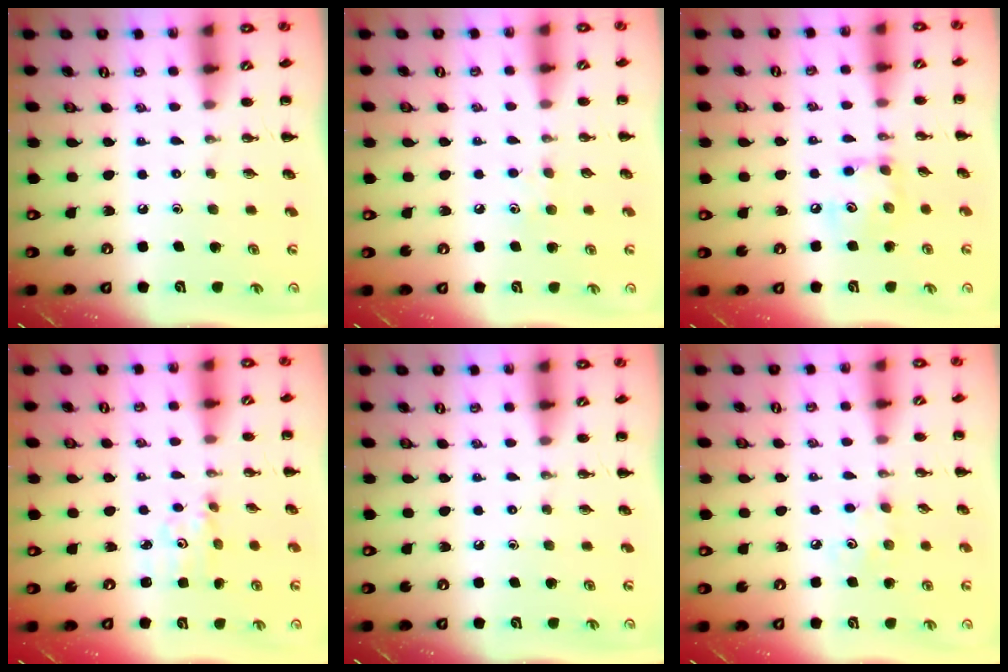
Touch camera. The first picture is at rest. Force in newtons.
{"total": 4.6, "press": 4.4, "slide": 1.4}
{"total": 8.3, "press": 8.3, "slide": 0.3}
{"total": 2.5, "press": 2.4, "slide": 0.4}
{"total": 0.0}
{"total": 3.6, "press": 3.5, "slide": 1.0}